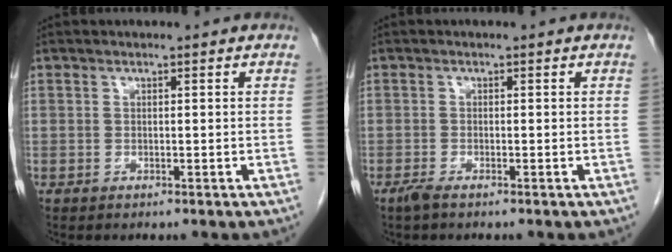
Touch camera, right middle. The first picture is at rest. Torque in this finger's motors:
{"motor_torque": [-0.02, 0.04, 0.01, 0.00]}